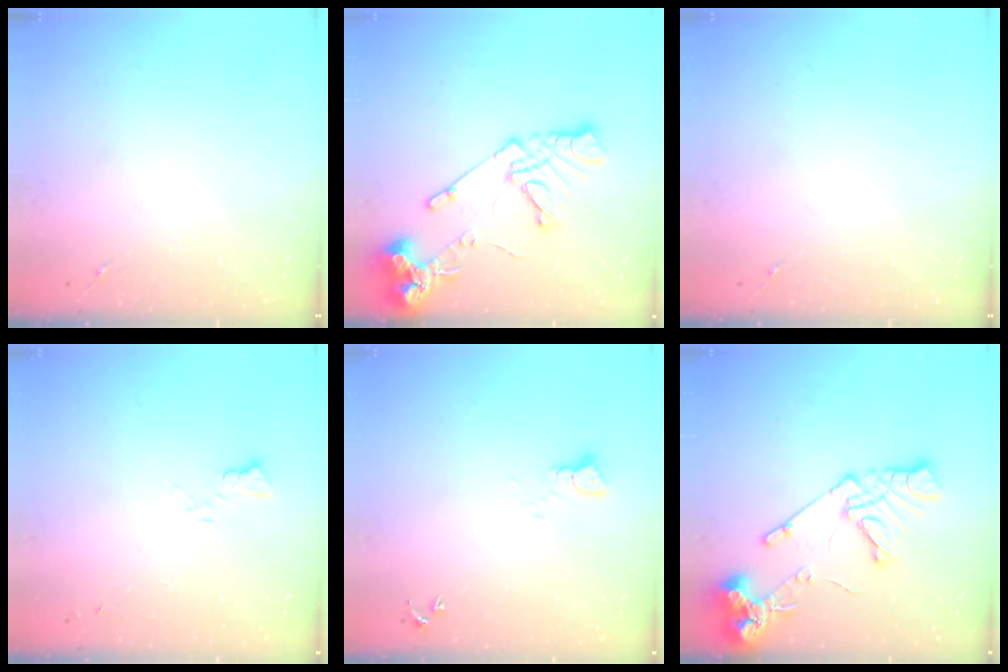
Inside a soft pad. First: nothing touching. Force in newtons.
{"total": 16.4, "press": 16.3, "slide": 1.9}
{"total": 0.0}
{"total": 5.3, "press": 5.3, "slide": 0.4}
{"total": 2.2, "press": 2.2, "slide": 0.2}
{"total": 16.4, "press": 16.3, "slide": 1.9}